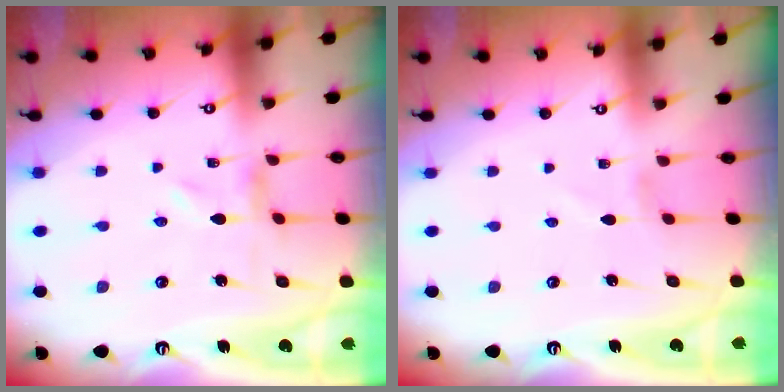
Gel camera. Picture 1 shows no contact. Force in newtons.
{"total": 1.0, "press": 1.0, "slide": 0.1}